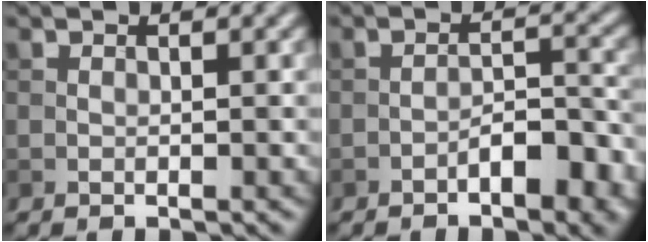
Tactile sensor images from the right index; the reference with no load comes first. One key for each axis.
{"total": 4.8, "fx": -2.6, "fy": 1.7, "fz": 3.7, "tx": -0.055, "ty": 0.007, "tz": -0.038}